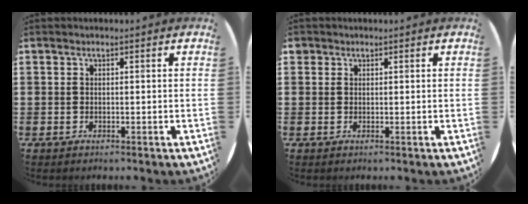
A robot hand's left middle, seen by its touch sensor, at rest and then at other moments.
{"total": 0.7, "force": [0.5, 0.4, 0.0], "torque": [0.000, 0.003, 0.011]}